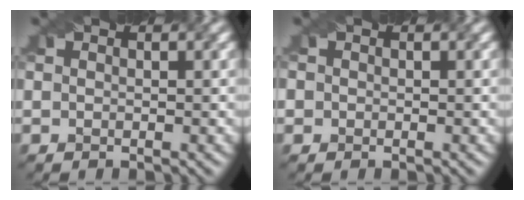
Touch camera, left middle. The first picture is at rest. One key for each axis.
{"total": 1.5, "fx": 0.5, "fy": 1.3, "fz": 0.6, "tx": 0.003, "ty": 0.018, "tz": -0.003}